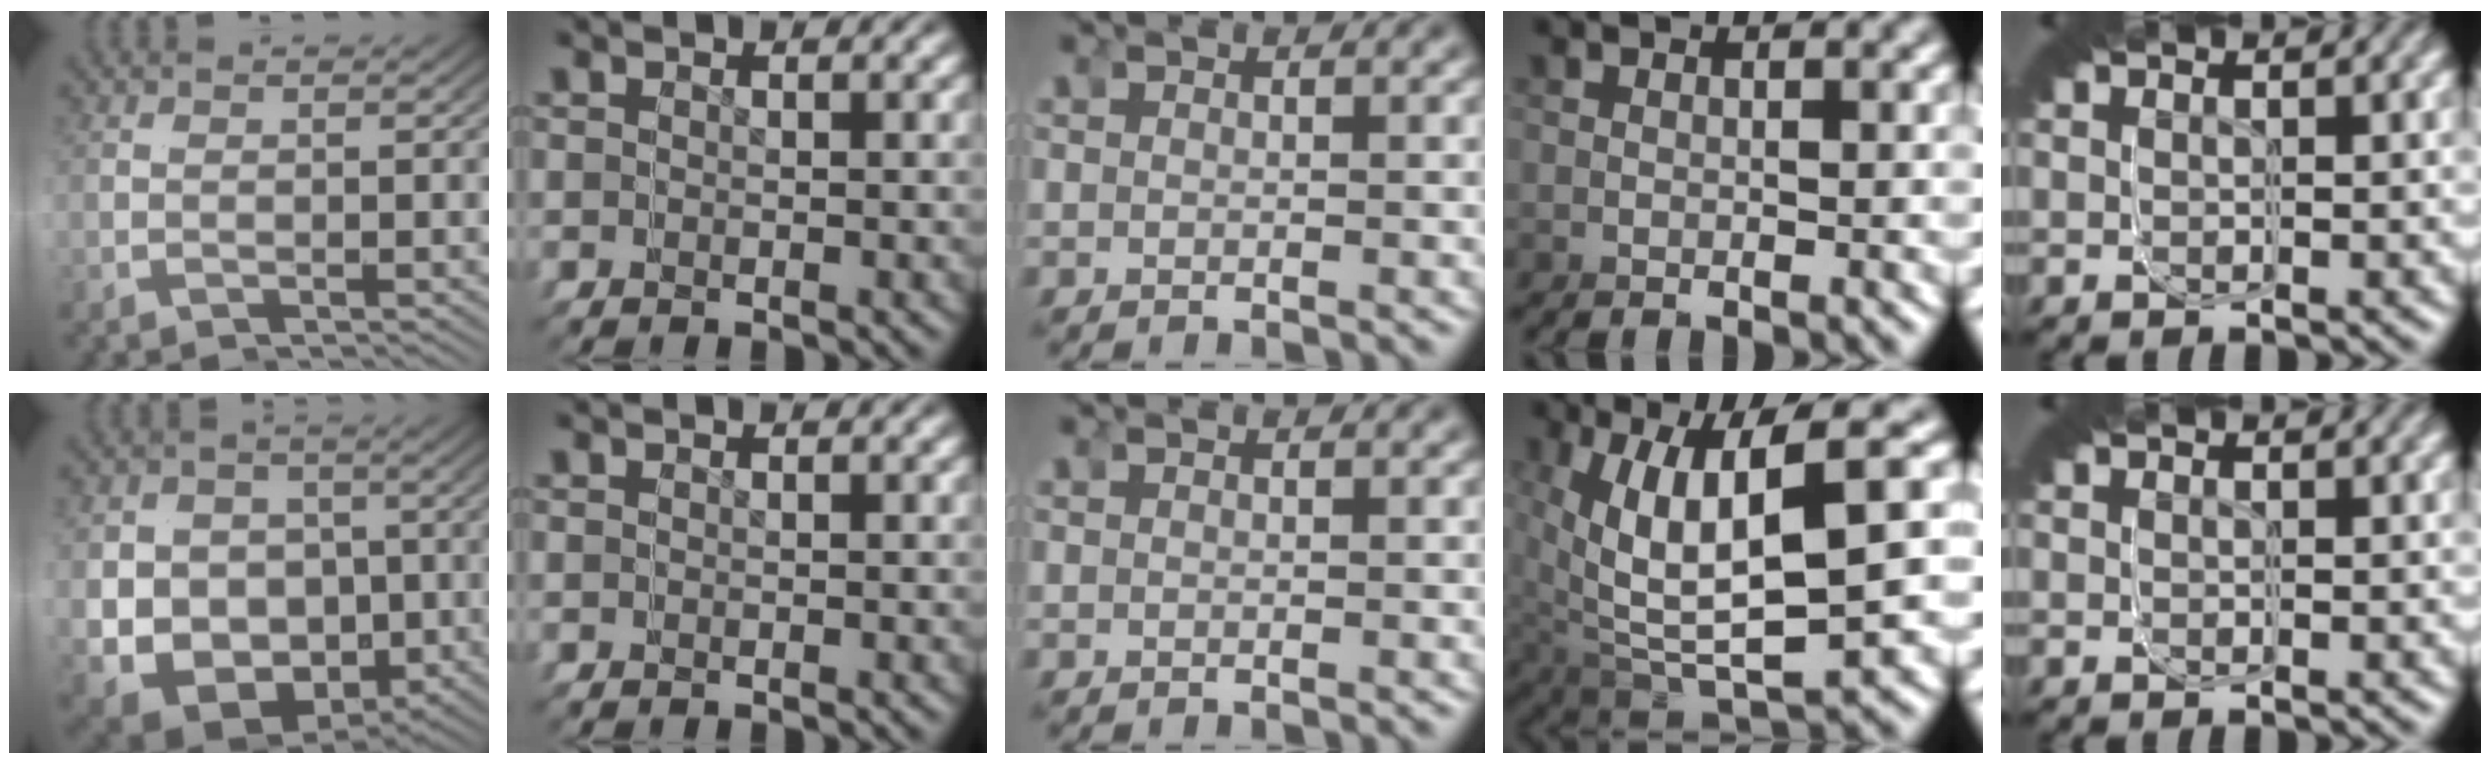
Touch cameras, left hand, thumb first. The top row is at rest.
{"thumb": {"total": 16.5, "force": [-1.1, 13.2, 9.8], "torque": [-0.174, -0.027, -0.029]}, "ring": {"total": 7.3, "force": [-0.1, 2.8, 6.8], "torque": [-0.155, -0.002, 0.004]}}